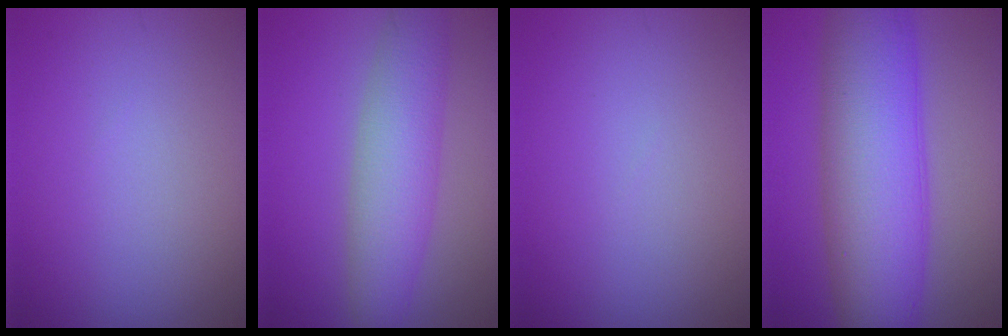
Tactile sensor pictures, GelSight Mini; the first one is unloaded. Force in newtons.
{"total": 5.8, "press": 5.8, "slide": 0.4}
{"total": 0.0}
{"total": 11.7, "press": 11.7, "slide": 0.1}